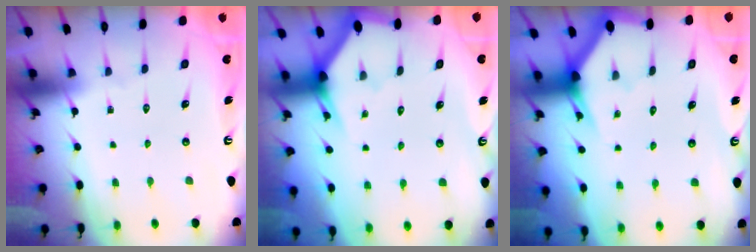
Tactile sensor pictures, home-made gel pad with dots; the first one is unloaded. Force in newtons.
{"total": 3.5, "press": 3.5, "slide": 0.1}
{"total": 2.7, "press": 2.7, "slide": 0.1}